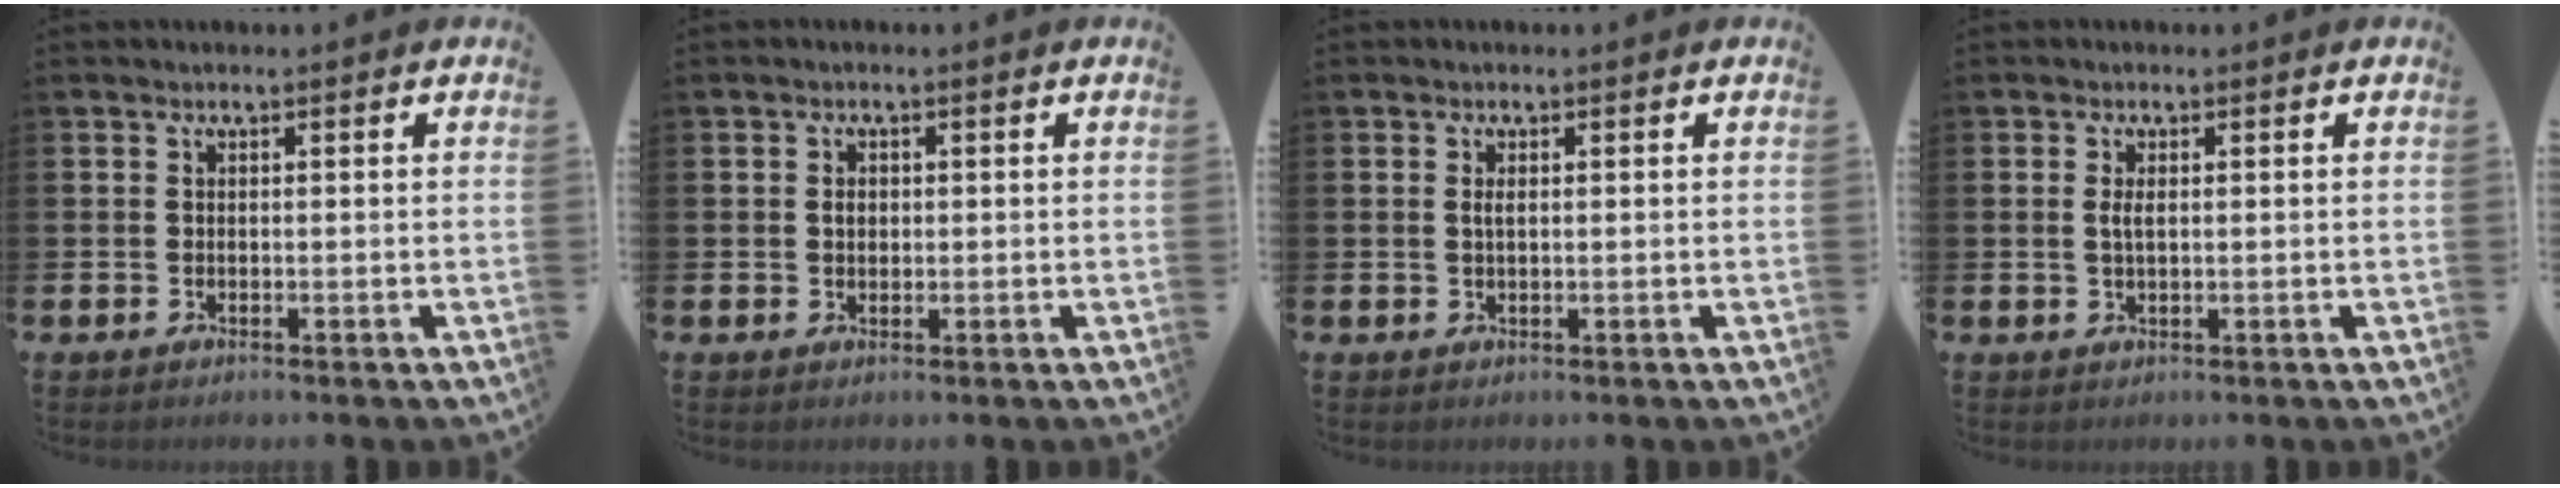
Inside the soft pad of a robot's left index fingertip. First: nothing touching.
{"total": 1.4, "force": [0.2, 1.1, 0.8], "torque": [0.003, 0.001, -0.001]}
{"total": 1.0, "force": [0.3, 0.3, 0.9], "torque": [-0.014, 0.002, 0.004]}
{"total": 1.8, "force": [0.4, 0.7, 1.6], "torque": [-0.028, 0.003, 0.004]}